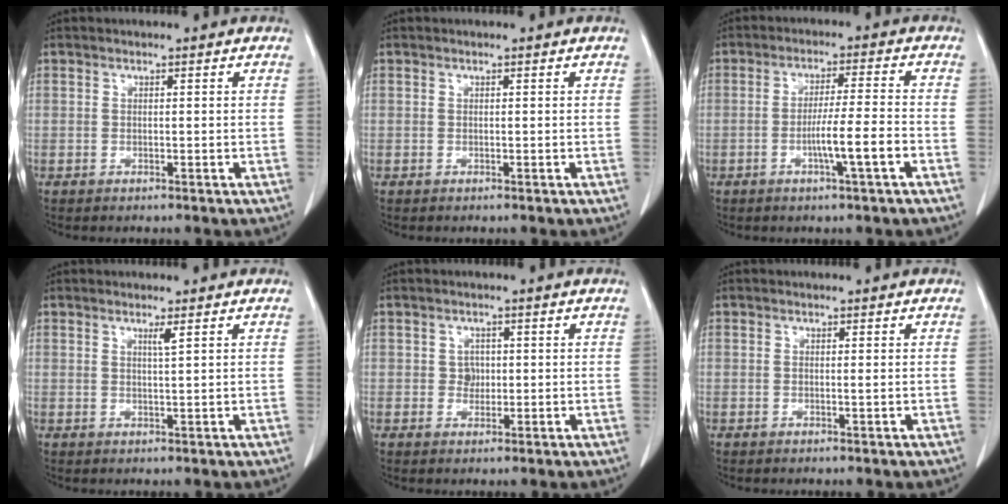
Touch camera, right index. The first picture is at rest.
{"total": 0.0}
{"total": 8.2, "force": [-3.2, -0.5, 7.6], "torque": [-0.130, 0.002, -0.054]}
{"total": 1.3, "force": [0.8, -0.3, 1.0], "torque": [-0.022, -0.007, 0.013]}
{"total": 1.8, "force": [0.1, 1.6, 0.8], "torque": [-0.010, 0.003, 0.003]}
{"total": 0.0}